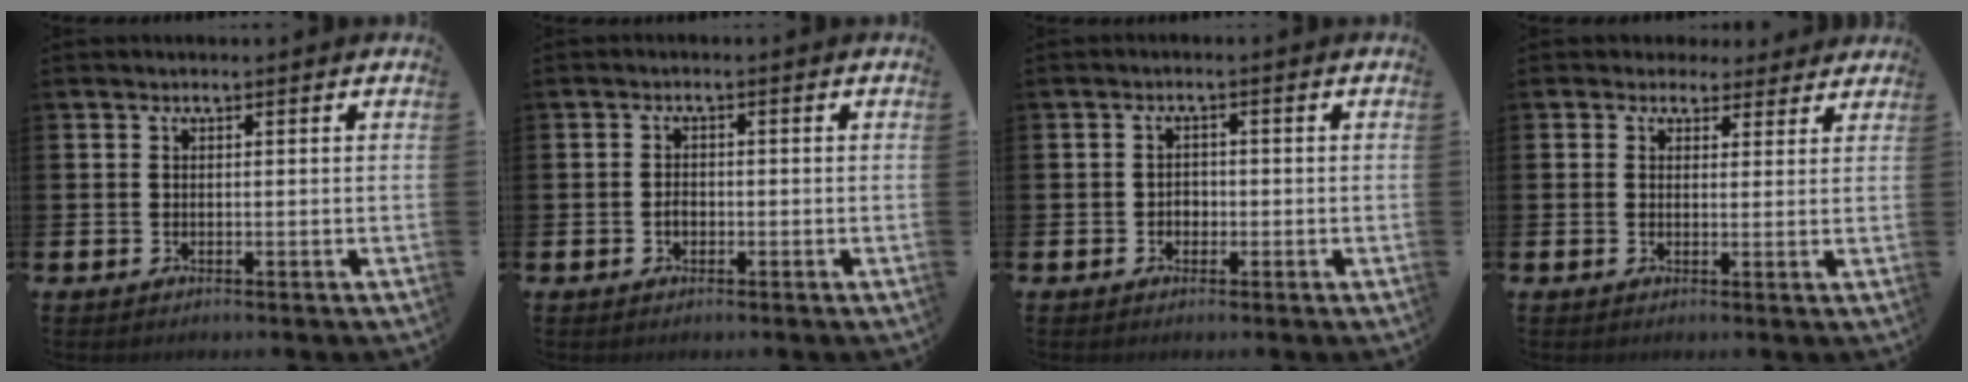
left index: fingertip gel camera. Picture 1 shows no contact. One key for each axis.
{"total": 1.5, "fx": -0.5, "fy": 1.0, "fz": 0.9, "tx": -0.016, "ty": 0.004, "tz": -0.011}
{"total": 1.6, "fx": -0.5, "fy": 1.4, "fz": 0.5, "tx": -0.004, "ty": 0.001, "tz": -0.014}
{"total": 3.0, "fx": 2.5, "fy": 1.8, "fz": -0.1, "tx": -0.002, "ty": -0.006, "tz": 0.042}